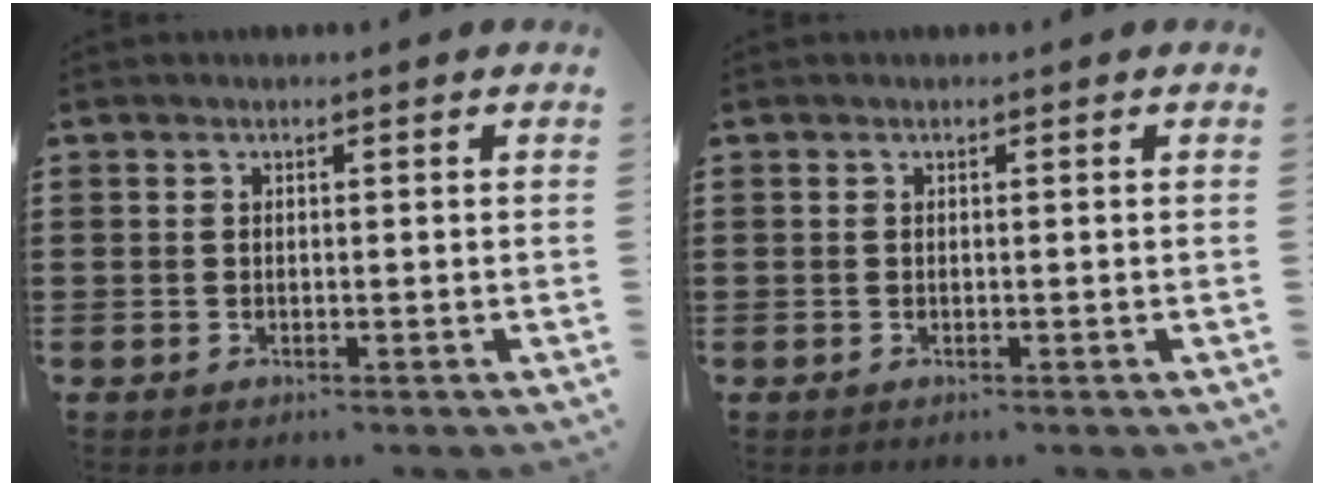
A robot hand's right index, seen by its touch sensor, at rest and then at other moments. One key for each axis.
{"total": 0.0}